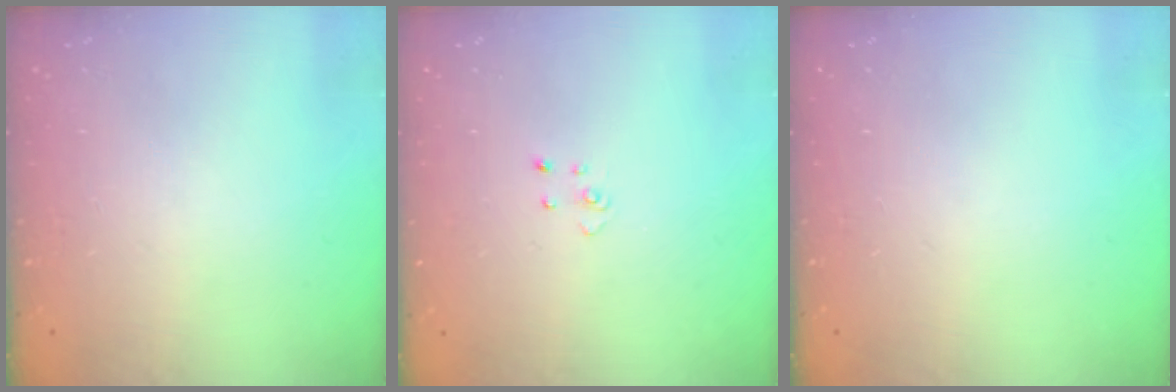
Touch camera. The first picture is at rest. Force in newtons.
{"total": 2.7, "press": 2.7, "slide": 0.3}
{"total": 0.0}